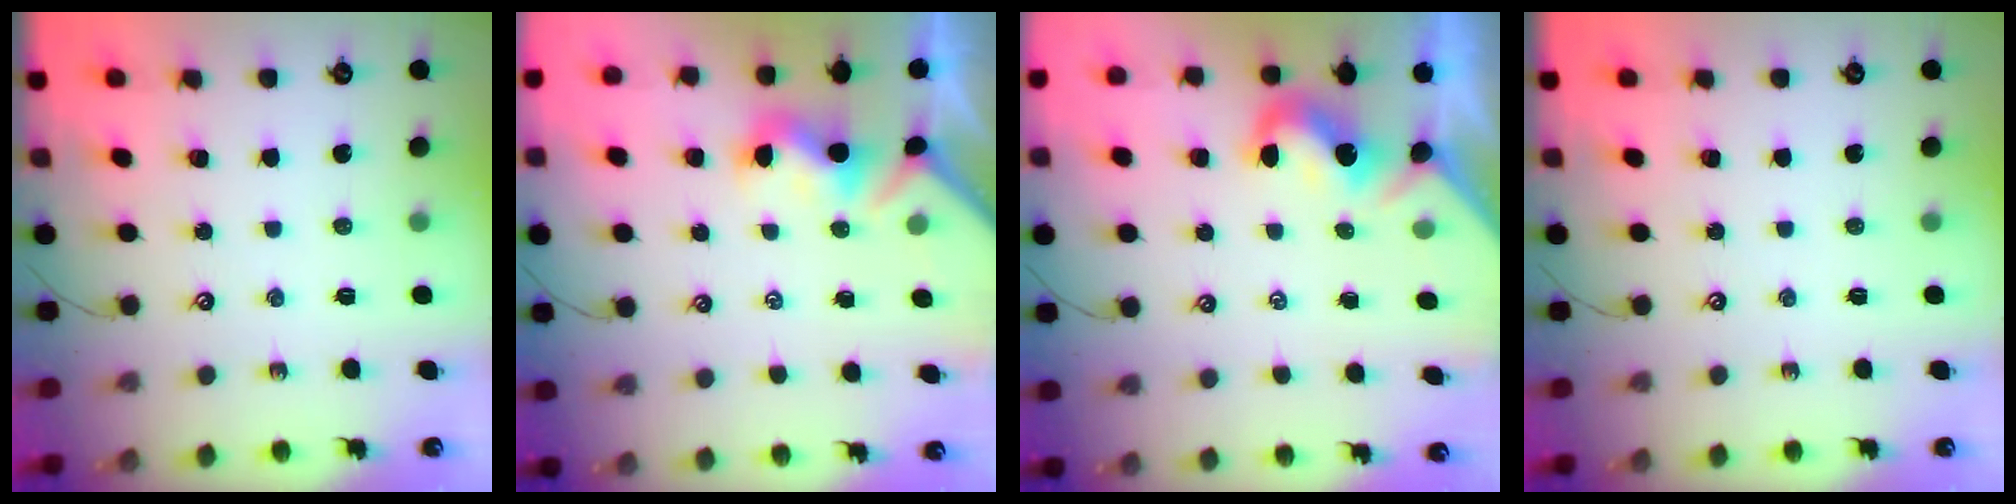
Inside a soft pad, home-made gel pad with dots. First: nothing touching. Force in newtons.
{"total": 1.5, "press": 1.3, "slide": 0.8}
{"total": 2.0, "press": 2.0, "slide": 0.4}
{"total": 0.0}